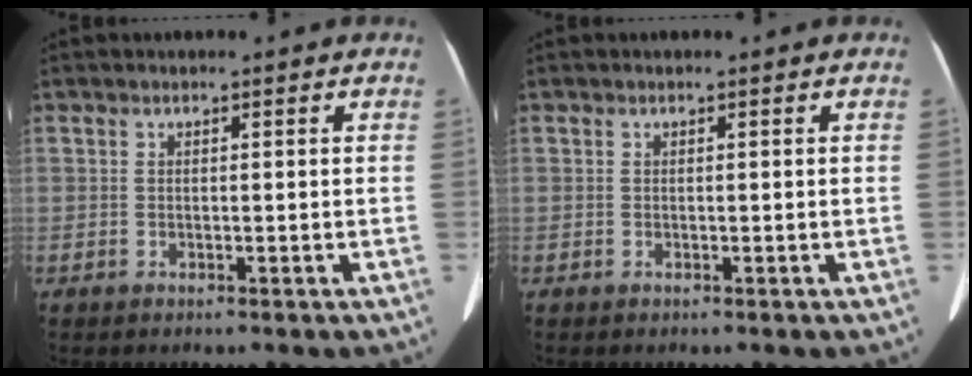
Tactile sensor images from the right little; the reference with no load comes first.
{"total": 0.0}